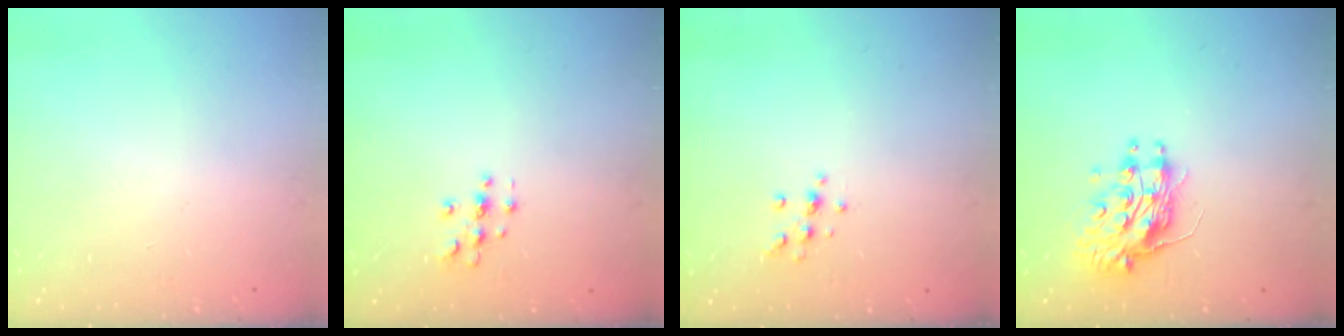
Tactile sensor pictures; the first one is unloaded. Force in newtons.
{"total": 2.8, "press": 2.8, "slide": 0.2}
{"total": 5.6, "press": 5.6, "slide": 0.6}
{"total": 10.6, "press": 10.6, "slide": 0.7}